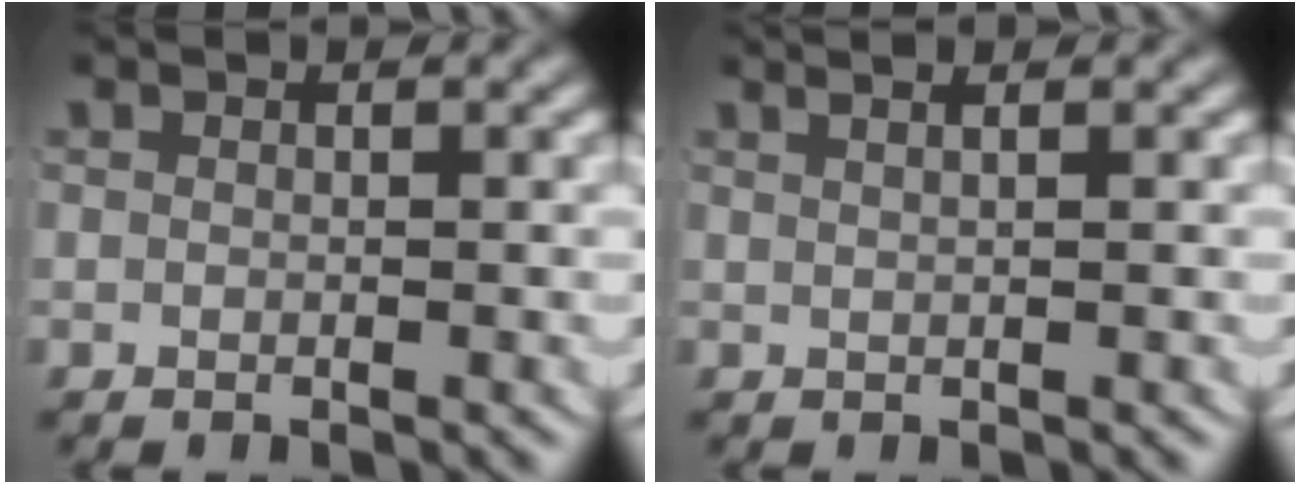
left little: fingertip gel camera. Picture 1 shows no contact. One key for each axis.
{"total": 2.9, "fx": 2.0, "fy": 0.5, "fz": 2.1, "tx": -0.021, "ty": 0.013, "tz": 0.029}